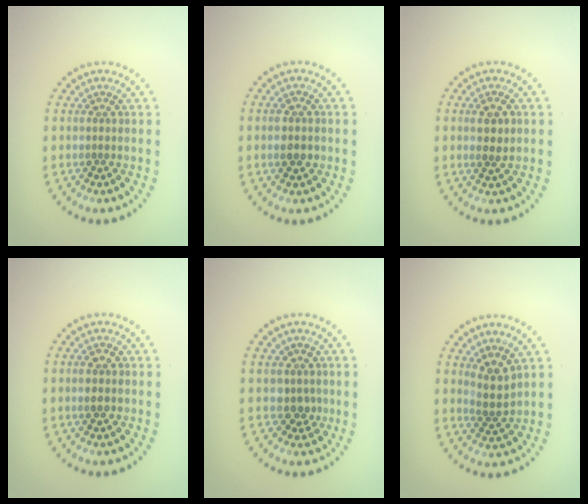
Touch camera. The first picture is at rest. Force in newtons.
{"total": 2.0, "press": 2.0, "slide": 0.2}
{"total": 2.3, "press": 2.2, "slide": 0.5}
{"total": 1.2, "press": 1.2, "slide": 0.2}
{"total": 1.9, "press": 1.6, "slide": 1.0}
{"total": 2.4, "press": 1.8, "slide": 1.7}